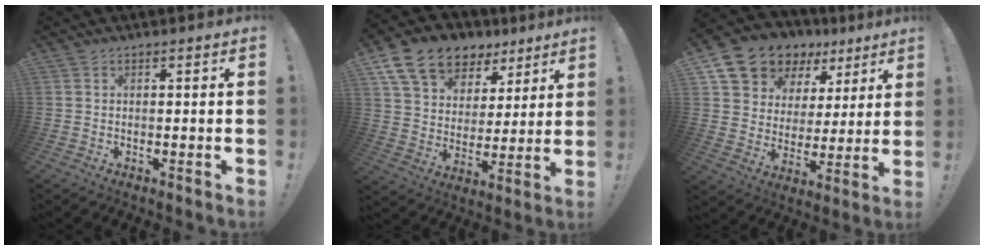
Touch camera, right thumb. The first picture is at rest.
{"total": 15.4, "force": [9.5, 10.2, 6.7], "torque": [-0.117, -0.051, 0.178]}
{"total": 13.2, "force": [9.6, 8.3, 3.7], "torque": [-0.079, -0.066, 0.187]}